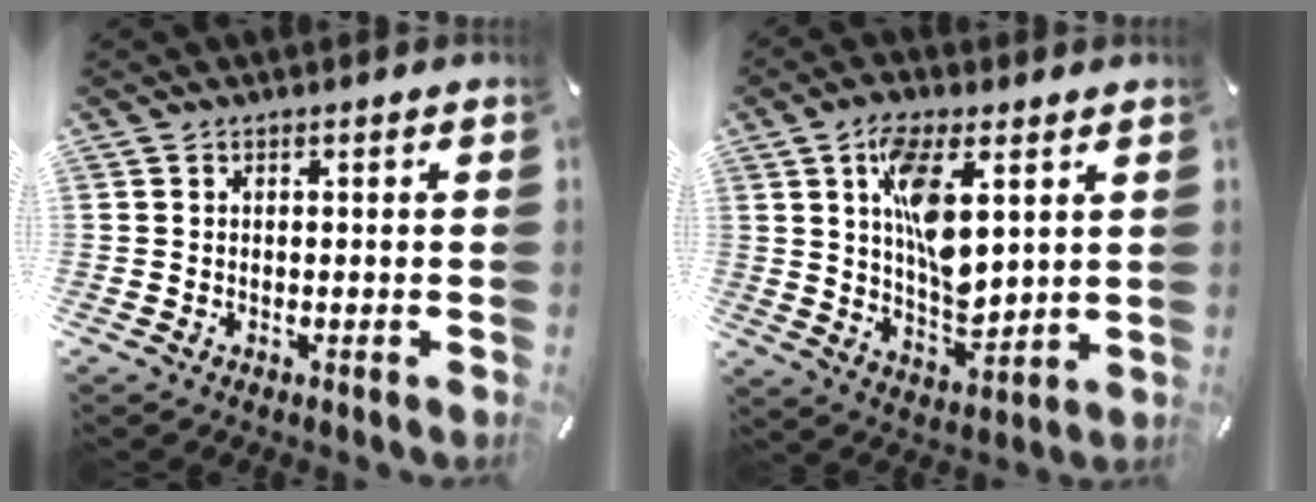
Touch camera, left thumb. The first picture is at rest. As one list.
[{"total": 12.9, "force": [4.7, 6.4, 10.1], "torque": [-0.176, -0.013, 0.080]}]